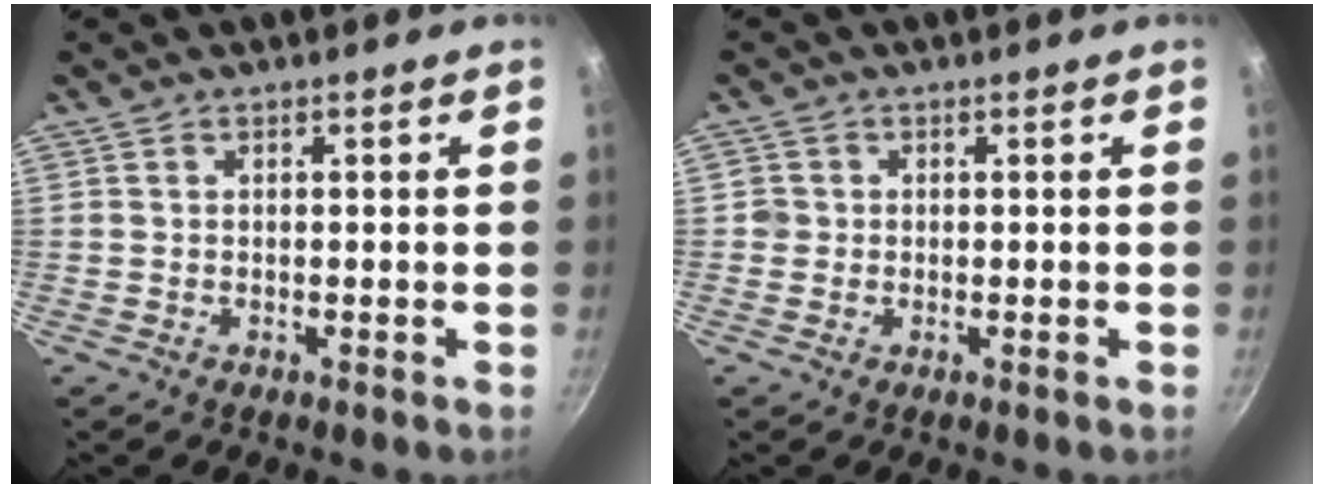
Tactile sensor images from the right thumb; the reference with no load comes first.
{"total": 1.6, "force": [0.0, 1.6, 0.2], "torque": [0.005, 0.005, -0.002]}